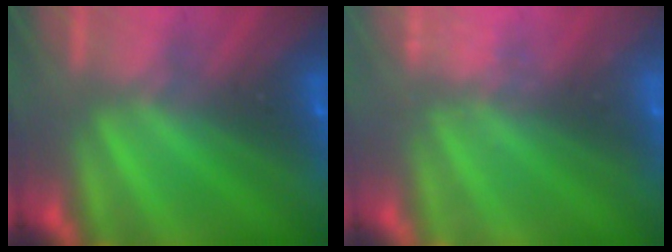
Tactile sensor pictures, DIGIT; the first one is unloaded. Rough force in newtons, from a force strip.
{"total": 2.7}